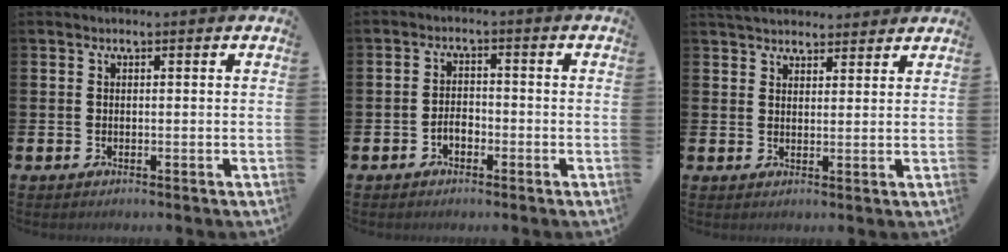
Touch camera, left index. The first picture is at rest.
{"total": 2.1, "force": [-1.1, 1.3, 1.2], "torque": [-0.020, 0.003, -0.025]}
{"total": 4.1, "force": [4.0, 1.0, 0.4], "torque": [-0.013, -0.016, 0.073]}